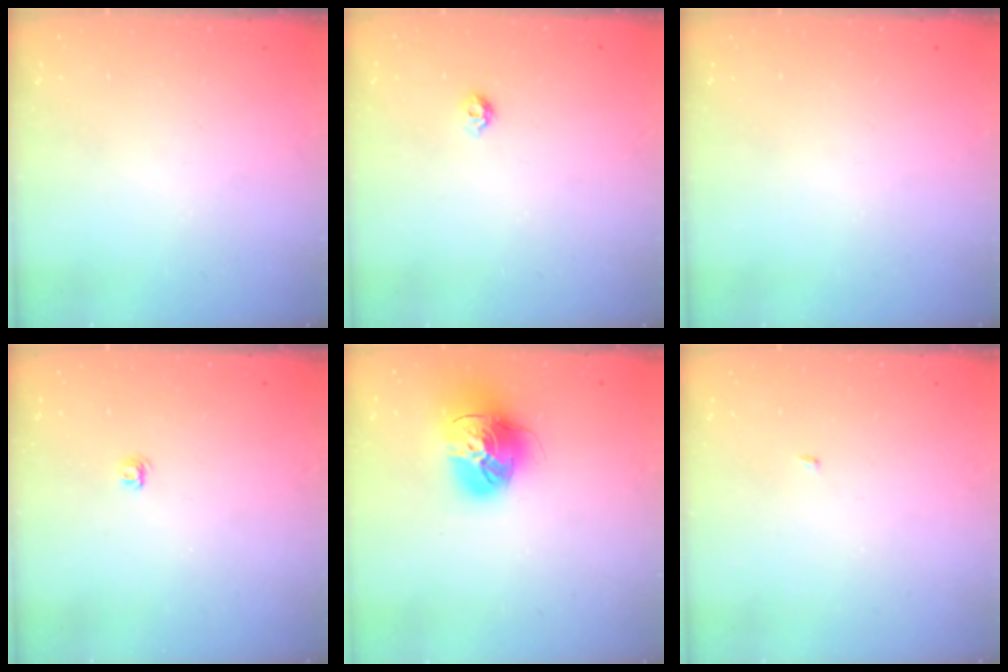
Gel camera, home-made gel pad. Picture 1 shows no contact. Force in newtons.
{"total": 3.9, "press": 3.9, "slide": 0.5}
{"total": 0.0}
{"total": 4.1, "press": 4.1, "slide": 0.5}
{"total": 16.3, "press": 16.2, "slide": 1.6}
{"total": 1.4, "press": 1.3, "slide": 0.1}